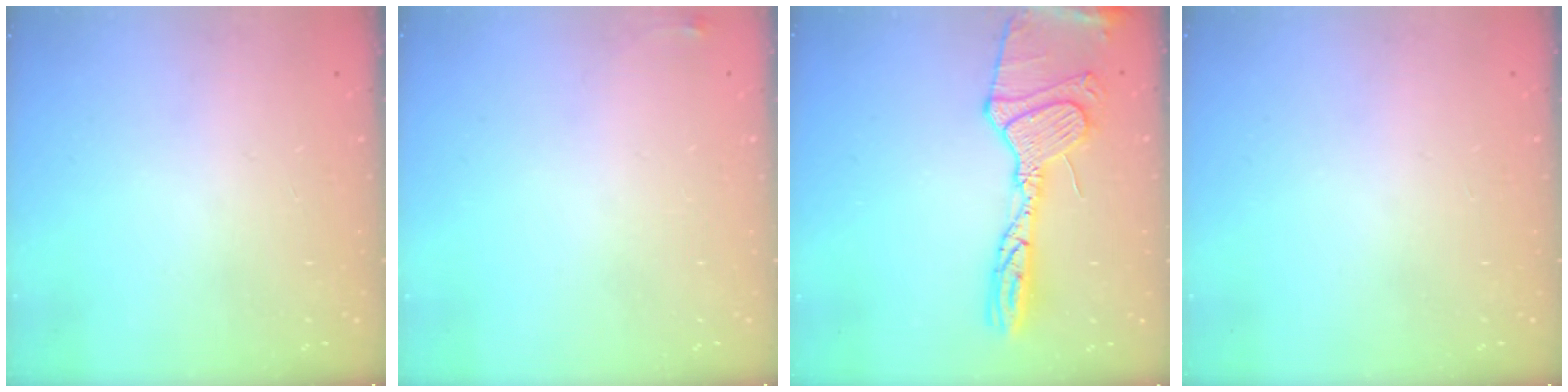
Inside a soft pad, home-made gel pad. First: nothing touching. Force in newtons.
{"total": 3.4, "press": 3.3, "slide": 0.5}
{"total": 18.8, "press": 18.7, "slide": 1.5}
{"total": 0.0}